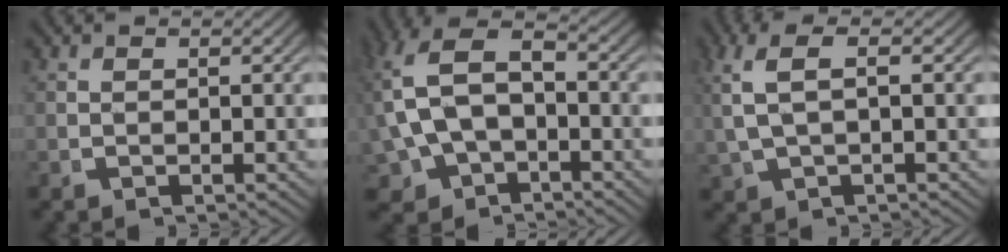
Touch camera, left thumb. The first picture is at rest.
{"total": 9.3, "force": [-0.8, 6.8, 6.3], "torque": [-0.157, -0.031, 0.002]}
{"total": 4.2, "force": [1.0, 1.9, 3.7], "torque": [-0.097, 0.005, 0.027]}